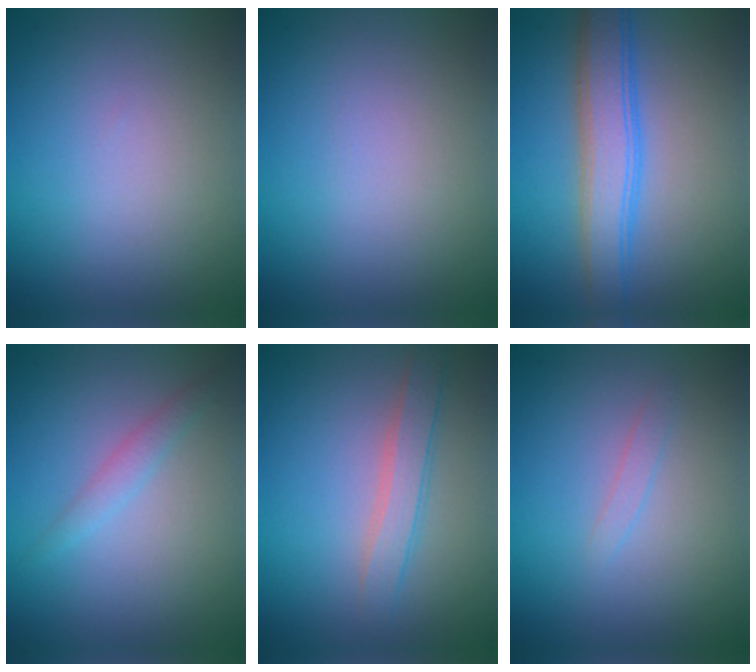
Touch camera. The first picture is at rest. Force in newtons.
{"total": 0.0}
{"total": 4.8, "press": 4.8, "slide": 0.1}
{"total": 1.3, "press": 1.3, "slide": 0.1}
{"total": 2.4, "press": 2.4, "slide": 0.1}
{"total": 0.8, "press": 0.8, "slide": 0.1}